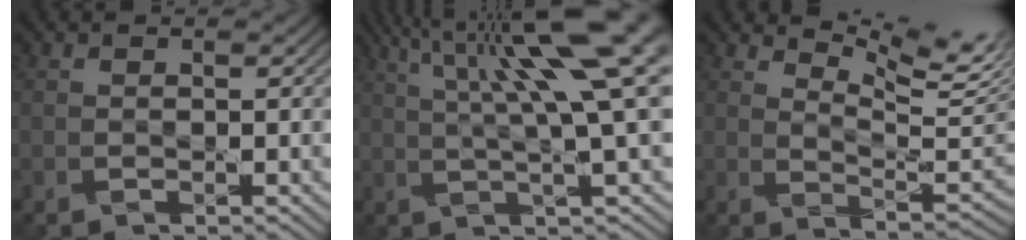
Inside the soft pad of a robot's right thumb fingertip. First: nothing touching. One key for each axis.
{"total": 13.9, "fx": 5.6, "fy": 2.7, "fz": 12.5, "tx": -0.198, "ty": 0.018, "tz": 0.095}
{"total": 10.1, "fx": 7.9, "fy": 2.1, "fz": 6.0, "tx": -0.118, "ty": -0.001, "tz": 0.118}